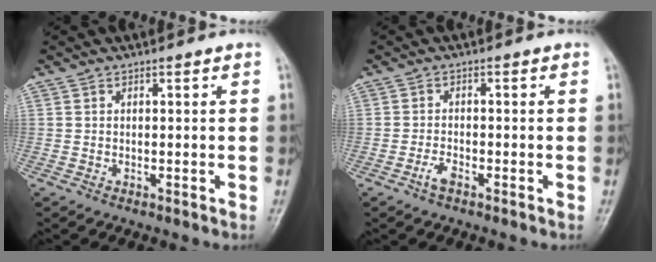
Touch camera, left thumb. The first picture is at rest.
{"total": 2.1, "force": [-1.5, 0.8, 1.2], "torque": [-0.027, 0.010, -0.030]}